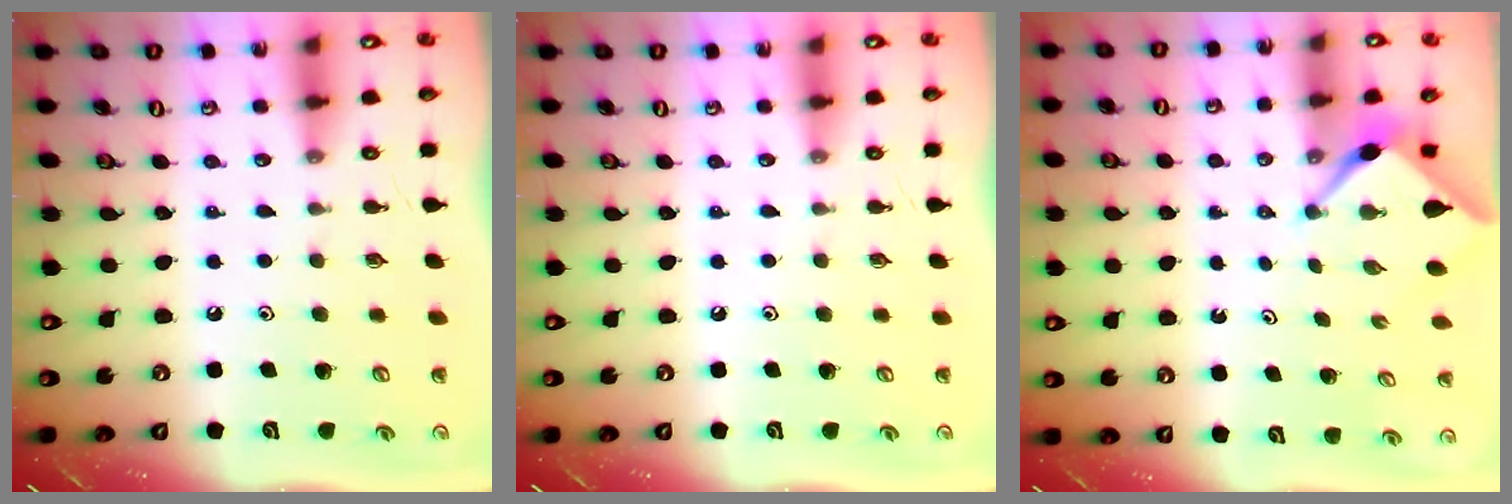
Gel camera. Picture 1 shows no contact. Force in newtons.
{"total": 0.0}
{"total": 2.1, "press": 2.1, "slide": 0.3}